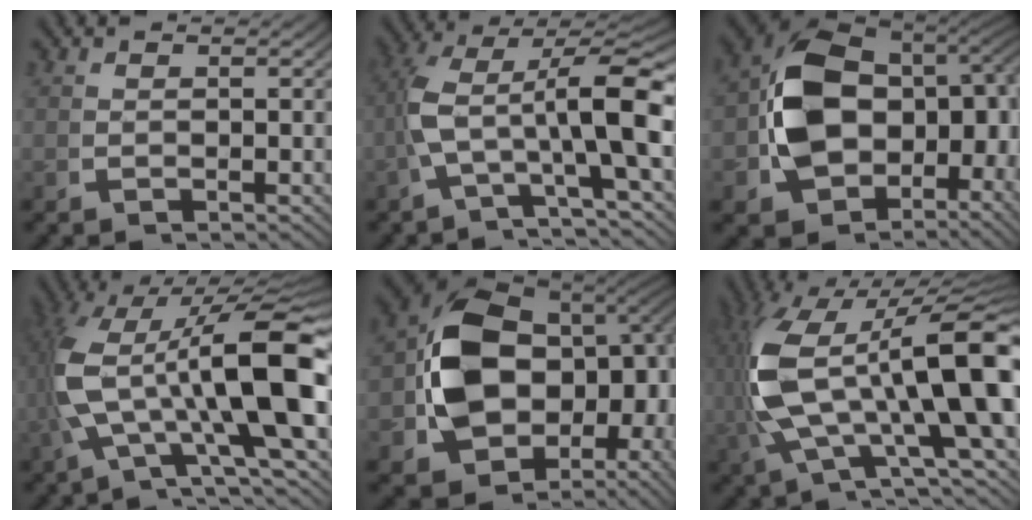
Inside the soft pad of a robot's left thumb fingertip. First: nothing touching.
{"total": 9.5, "force": [-0.2, 5.0, 8.1], "torque": [-0.157, -0.025, 0.007]}
{"total": 19.3, "force": [-0.4, 13.7, 13.6], "torque": [-0.280, -0.059, 0.020]}
{"total": 16.5, "force": [-0.4, 8.3, 14.2], "torque": [-0.271, -0.025, 0.013]}
{"total": 23.3, "force": [-1.7, 17.1, 15.8], "torque": [-0.309, -0.072, -0.002]}
{"total": 18.8, "force": [0.1, 10.7, 15.4], "torque": [-0.293, -0.017, 0.011]}